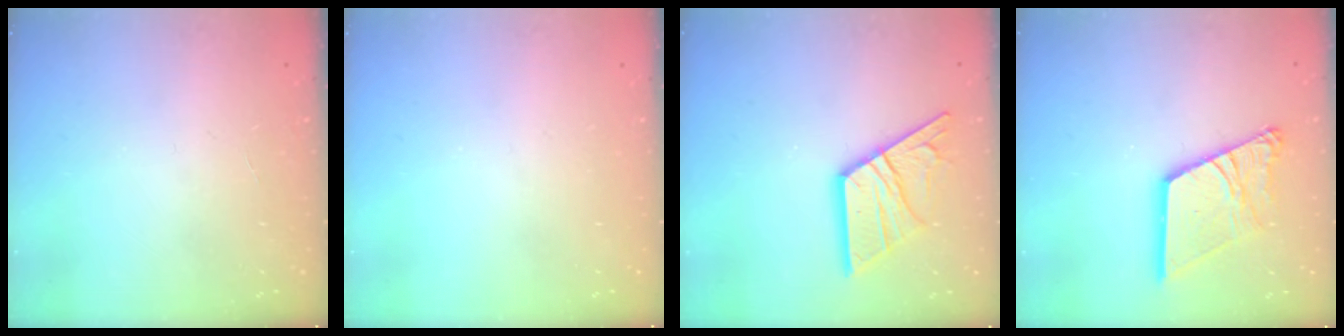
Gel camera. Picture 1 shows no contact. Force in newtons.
{"total": 0.0}
{"total": 15.9, "press": 15.9, "slide": 1.4}
{"total": 15.3, "press": 15.2, "slide": 1.6}